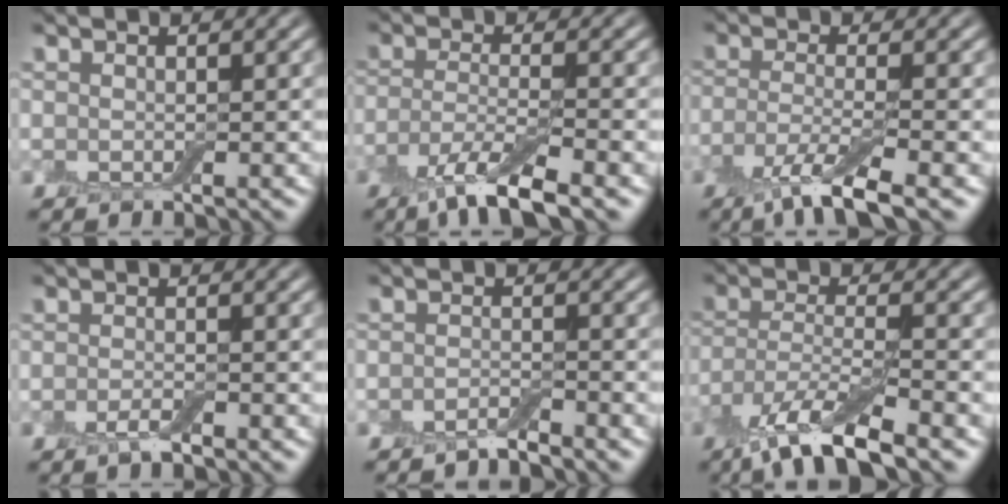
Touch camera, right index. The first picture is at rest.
{"total": 5.5, "force": [-3.4, 1.1, 4.1], "torque": [-0.080, -0.010, -0.072]}
{"total": 5.1, "force": [-2.9, 0.9, 4.1], "torque": [-0.078, -0.010, -0.064]}
{"total": 1.5, "force": [-0.9, 0.3, 1.1], "torque": [-0.023, -0.001, -0.020]}
{"total": 1.6, "force": [-1.4, 0.2, 0.7], "torque": [-0.013, 0.000, -0.030]}
{"total": 7.7, "force": [-5.2, 1.9, 5.4], "torque": [-0.104, -0.006, -0.106]}